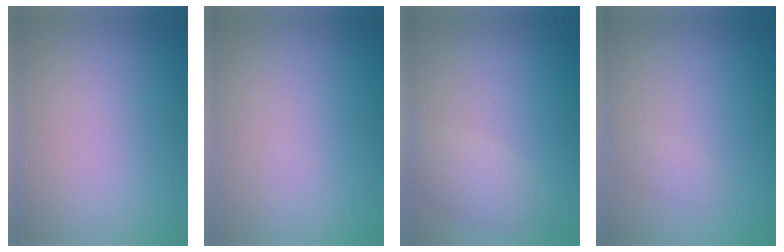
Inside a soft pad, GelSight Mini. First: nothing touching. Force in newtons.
{"total": 0.0}
{"total": 2.5, "press": 2.5, "slide": 0.1}
{"total": 0.8, "press": 0.8, "slide": 0.0}